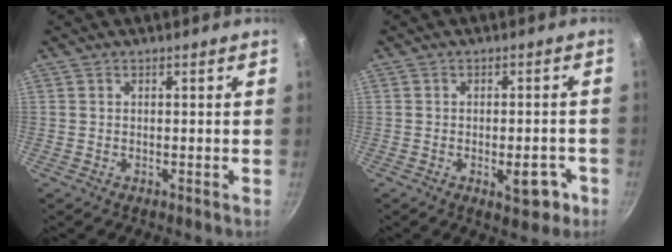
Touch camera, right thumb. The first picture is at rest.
{"total": 6.5, "force": [-2.6, 3.1, 5.1], "torque": [-0.040, 0.015, -0.027]}